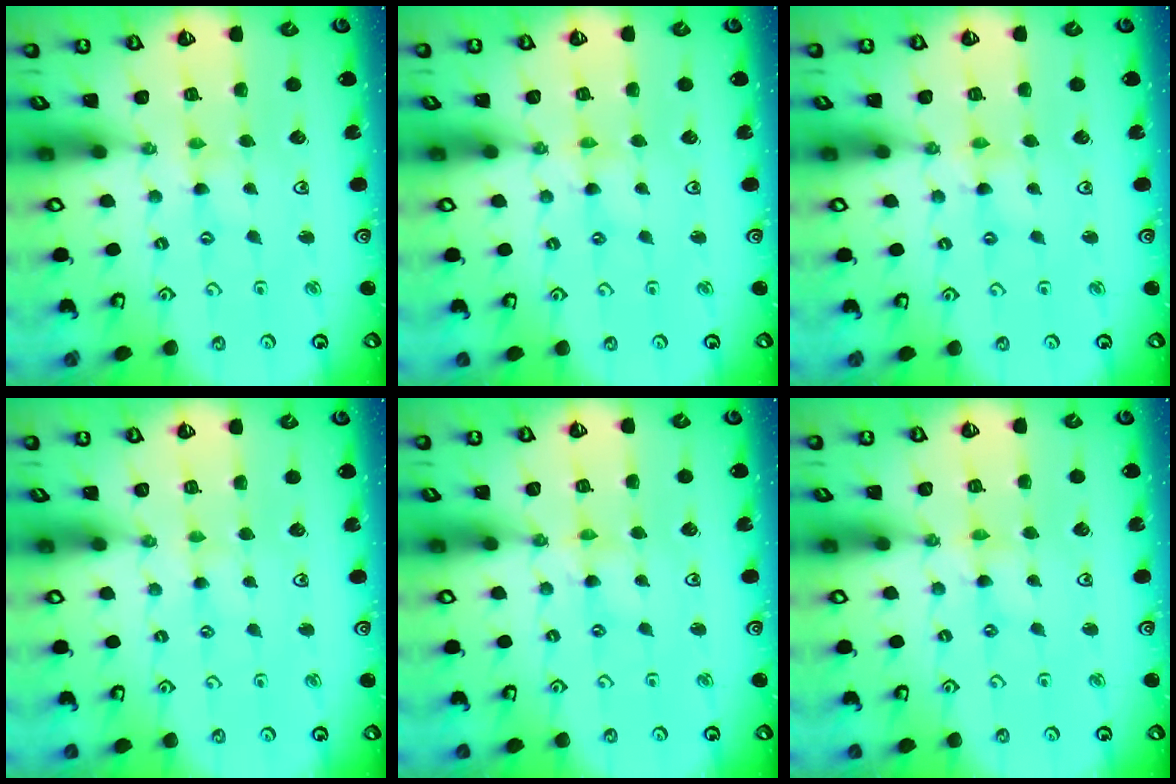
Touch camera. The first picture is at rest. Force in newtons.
{"total": 0.5, "press": 0.5, "slide": 0.2}
{"total": 0.8, "press": 0.8, "slide": 0.2}
{"total": 1.7, "press": 1.7, "slide": 0.3}
{"total": 0.0}
{"total": 0.8, "press": 0.7, "slide": 0.2}